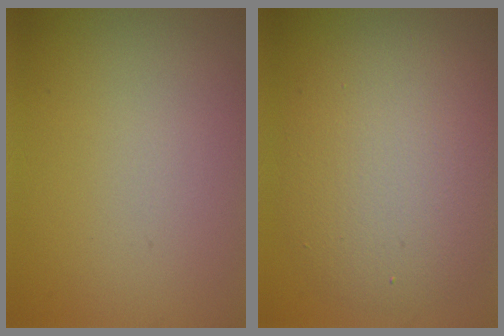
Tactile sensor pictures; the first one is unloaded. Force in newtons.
{"total": 7.8, "press": 7.8, "slide": 0.6}